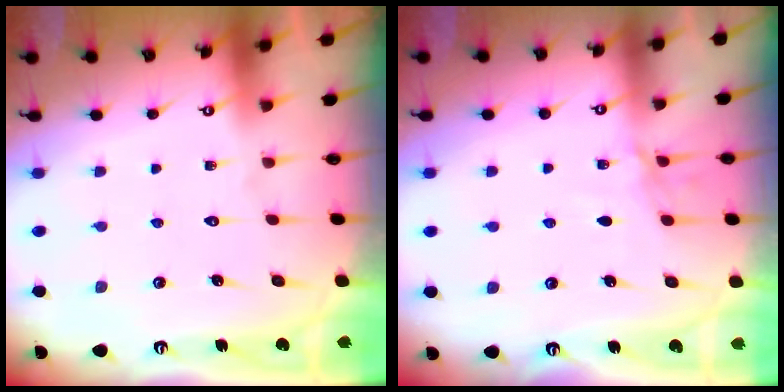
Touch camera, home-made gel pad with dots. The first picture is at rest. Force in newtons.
{"total": 6.3, "press": 6.3, "slide": 0.6}